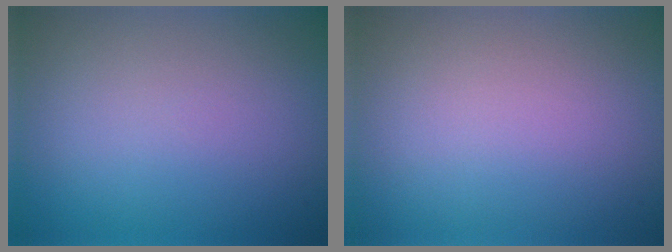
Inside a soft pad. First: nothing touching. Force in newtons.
{"total": 0.0}